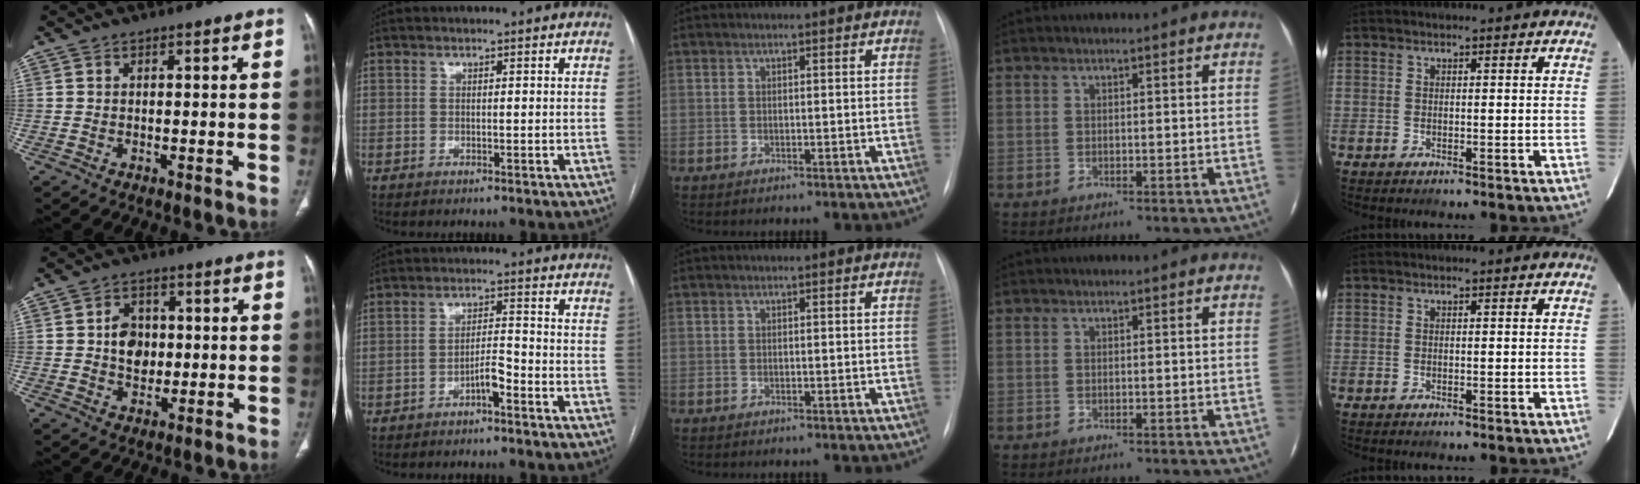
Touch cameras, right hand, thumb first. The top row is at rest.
{"thumb": {"total": 6.4, "force": [0.3, 5.0, 4.0], "torque": [-0.042, 0.003, 0.005]}, "index": {"total": 3.3, "force": [-2.1, 0.6, 2.5], "torque": [-0.040, 0.007, -0.036]}}